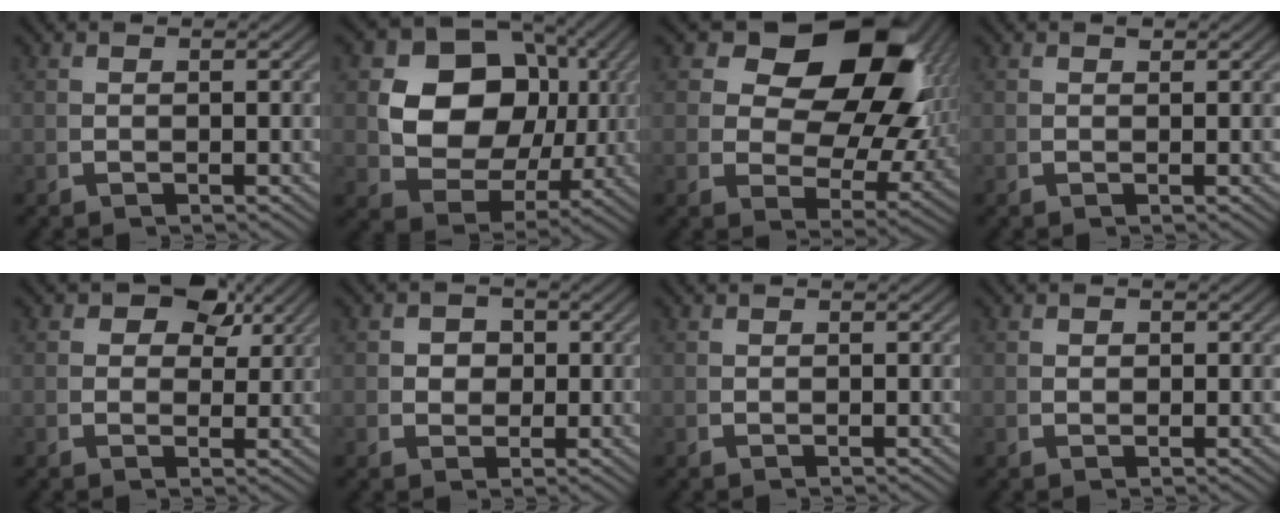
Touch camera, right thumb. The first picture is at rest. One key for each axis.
{"total": 14.1, "fx": 1.5, "fy": 10.8, "fz": 9.0, "tx": -0.196, "ty": -0.039, "tz": 0.036}
{"total": 19.8, "fx": 4.7, "fy": 13.0, "fz": 14.2, "tx": -0.202, "ty": 0.003, "tz": 0.062}
{"total": 0.7, "fx": 0.5, "fy": 0.4, "fz": 0.3, "tx": -0.004, "ty": -0.001, "tz": 0.009}
{"total": 4.2, "fx": 2.0, "fy": 2.7, "fz": 2.4, "tx": -0.038, "ty": -0.006, "tz": 0.033}
{"total": 3.0, "fx": 0.6, "fy": 2.6, "fz": 1.4, "tx": -0.025, "ty": -0.011, "tz": 0.016}
{"total": 0.0}
{"total": 0.8, "fx": 0.3, "fy": 0.7, "fz": 0.3, "tx": -0.008, "ty": -0.005, "tz": 0.009}